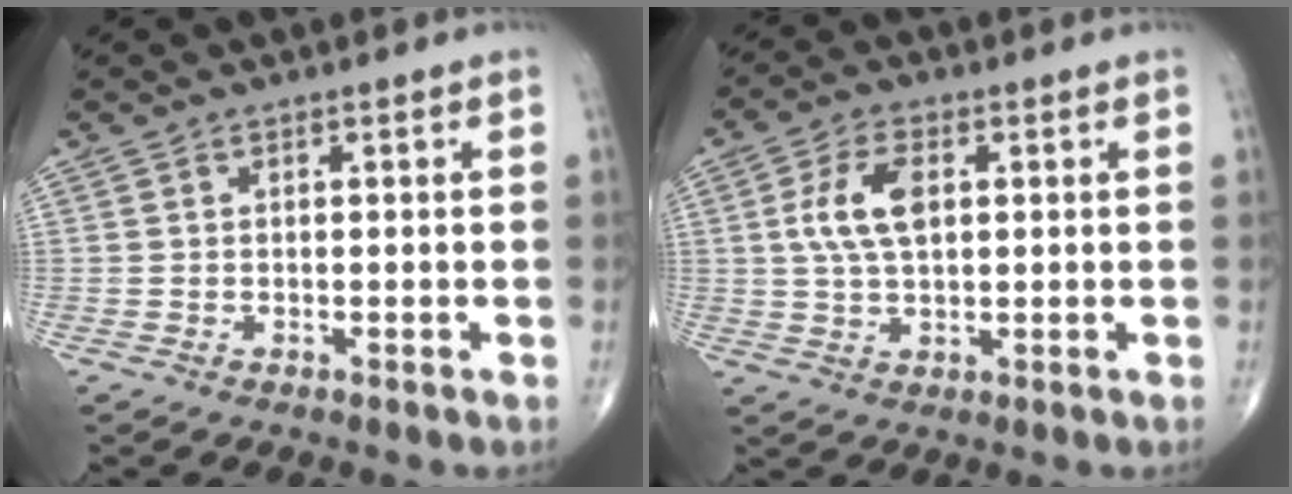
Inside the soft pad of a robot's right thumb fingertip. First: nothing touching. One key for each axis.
{"total": 8.0, "fx": 1.5, "fy": 4.2, "fz": 6.6, "tx": -0.131, "ty": 0.003, "tz": 0.029}